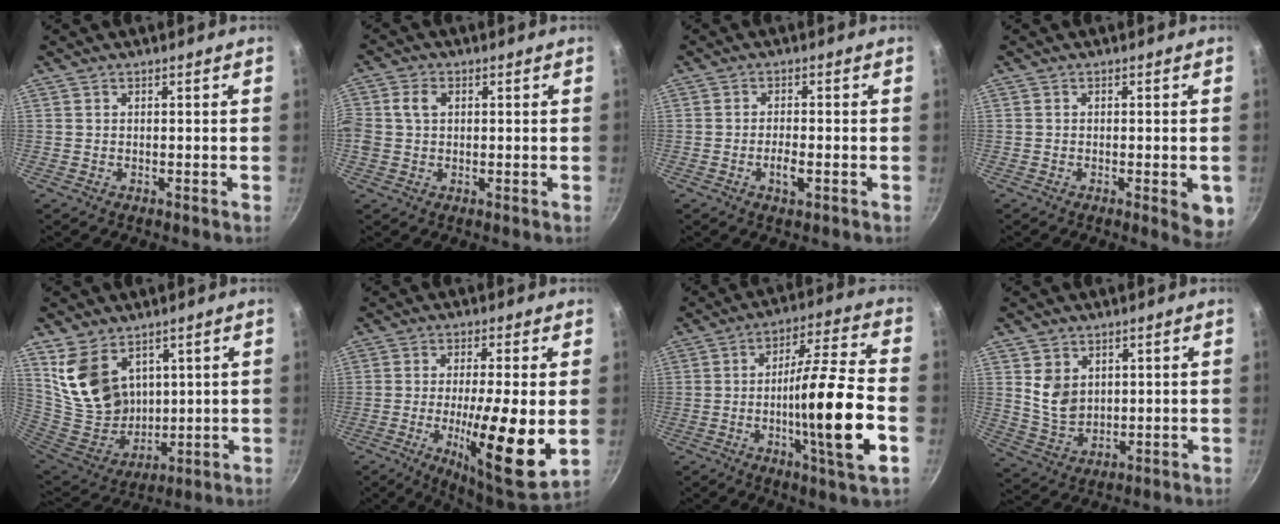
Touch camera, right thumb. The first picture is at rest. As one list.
[{"total": 4.5, "force": [0.8, 3.4, 2.9], "torque": [-0.051, 0.008, 0.007]}, {"total": 3.3, "force": [-1.2, 1.1, 2.9], "torque": [-0.054, 0.006, -0.023]}, {"total": 5.0, "force": [-1.4, 1.6, 4.5], "torque": [-0.044, -0.003, -0.018]}, {"total": 14.6, "force": [7.2, 10.1, 7.8], "torque": [-0.125, -0.053, 0.159]}, {"total": 16.3, "force": [-2.4, 3.0, 15.9], "torque": [-0.245, -0.017, -0.040]}, {"total": 18.6, "force": [-4.4, 1.9, 18.0], "torque": [-0.281, 0.026, -0.072]}, {"total": 7.2, "force": [2.1, 5.5, 4.2], "torque": [-0.060, -0.021, 0.052]}]